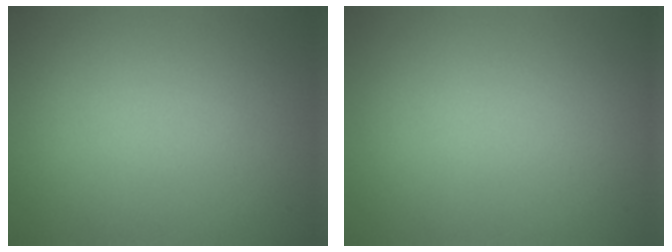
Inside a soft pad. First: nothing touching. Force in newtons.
{"total": 0.0}